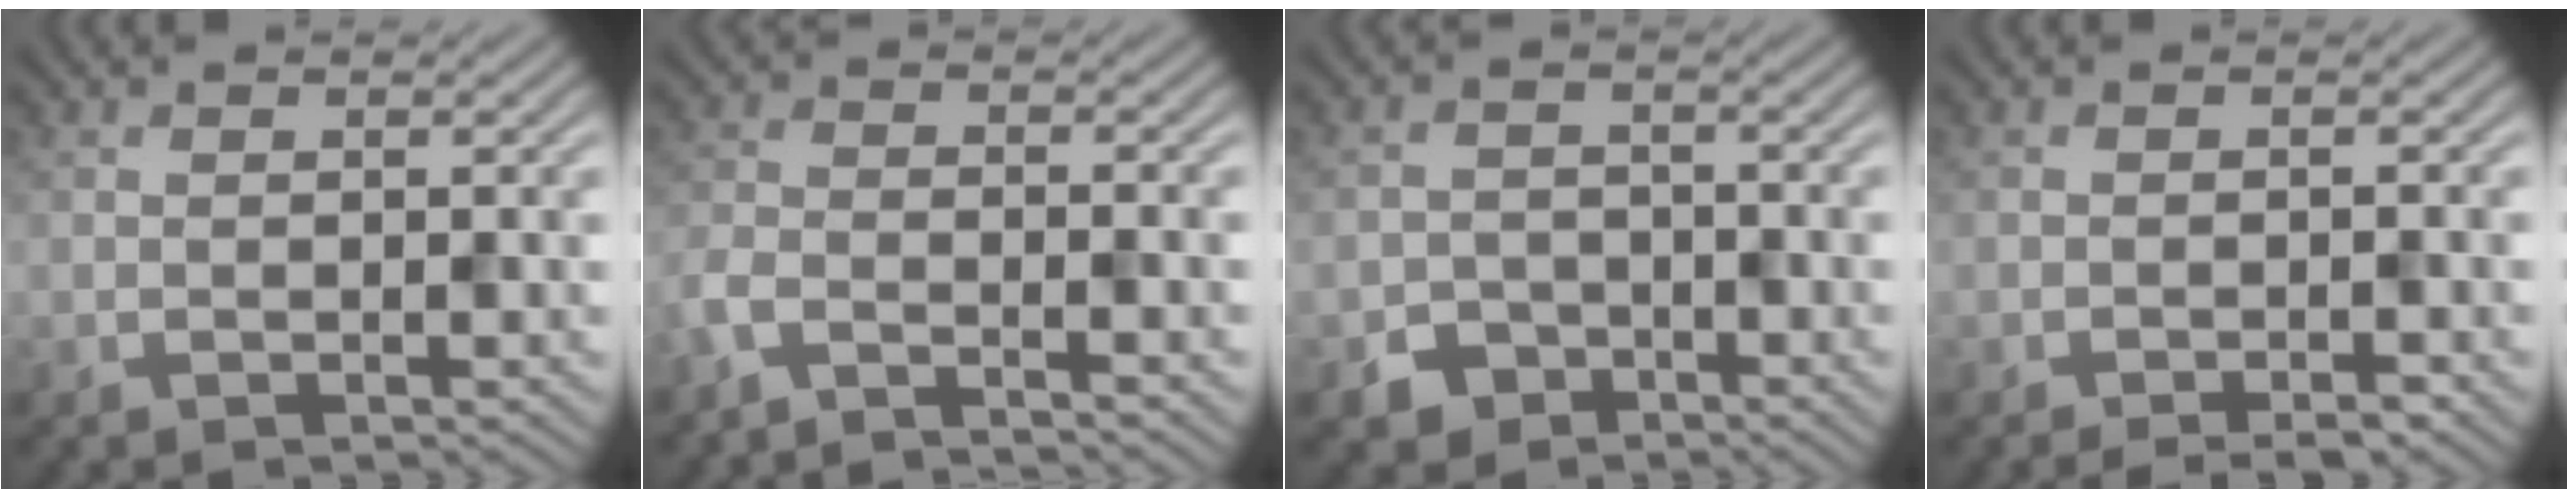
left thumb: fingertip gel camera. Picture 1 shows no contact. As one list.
[{"total": 4.1, "force": [-3.6, 0.5, 1.8], "torque": [-0.040, -0.008, -0.081]}, {"total": 3.5, "force": [-2.4, 2.3, 0.9], "torque": [-0.014, -0.002, -0.047]}, {"total": 2.3, "force": [-1.8, 0.3, 1.3], "torque": [-0.017, 0.004, -0.026]}]